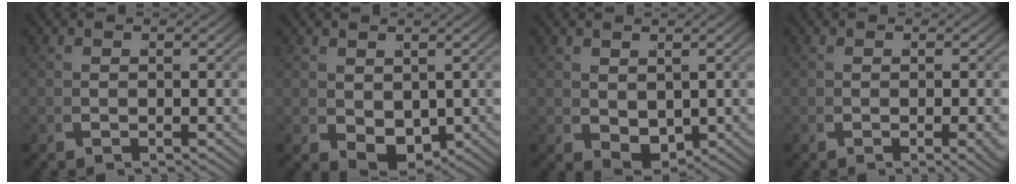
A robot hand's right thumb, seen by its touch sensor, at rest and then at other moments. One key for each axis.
{"total": 3.6, "fx": 0.2, "fy": 2.5, "fz": 2.7, "tx": -0.054, "ty": -0.026, "tz": 0.026}
{"total": 3.1, "fx": 0.4, "fy": 2.1, "fz": 2.2, "tx": -0.043, "ty": -0.022, "tz": 0.029}
{"total": 1.6, "fx": -0.3, "fy": 0.4, "fz": 1.6, "tx": -0.024, "ty": -0.001, "tz": -0.003}